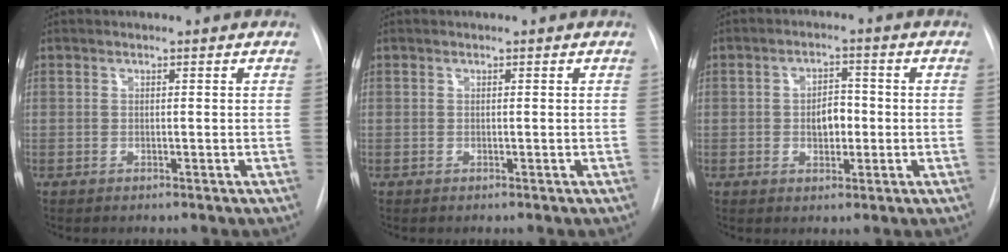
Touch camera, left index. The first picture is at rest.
{"total": 0.0}
{"total": 4.2, "force": [-0.6, 2.5, 3.3], "torque": [-0.049, 0.006, -0.007]}